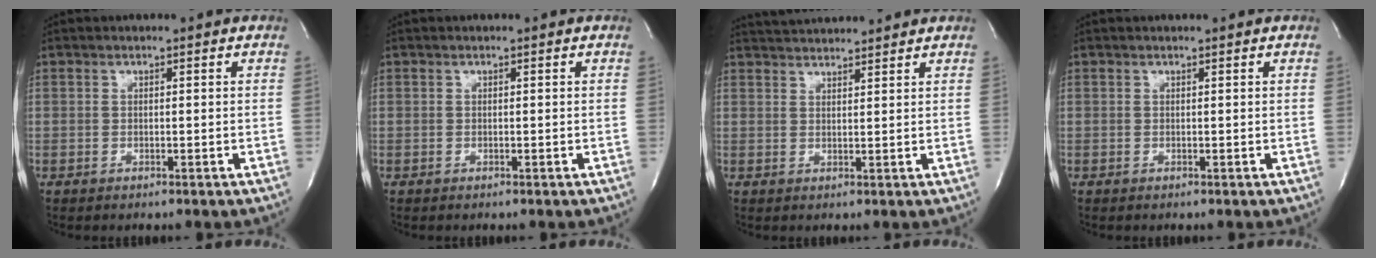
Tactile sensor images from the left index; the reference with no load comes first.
{"total": 0.0}
{"total": 6.4, "force": [6.2, 0.1, 1.4], "torque": [-0.032, 0.021, 0.096]}
{"total": 0.6, "force": [0.6, 0.0, 0.2], "torque": [-0.002, 0.004, 0.006]}